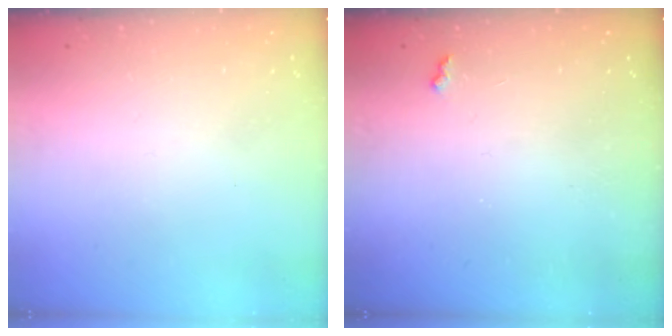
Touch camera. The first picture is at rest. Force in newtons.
{"total": 2.6, "press": 2.5, "slide": 0.5}